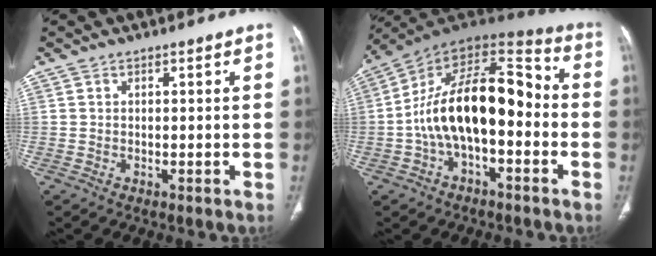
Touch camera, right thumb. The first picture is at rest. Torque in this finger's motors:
{"motor_torque": [2.48, 2.53, 1.88, -0.89, 0.60]}